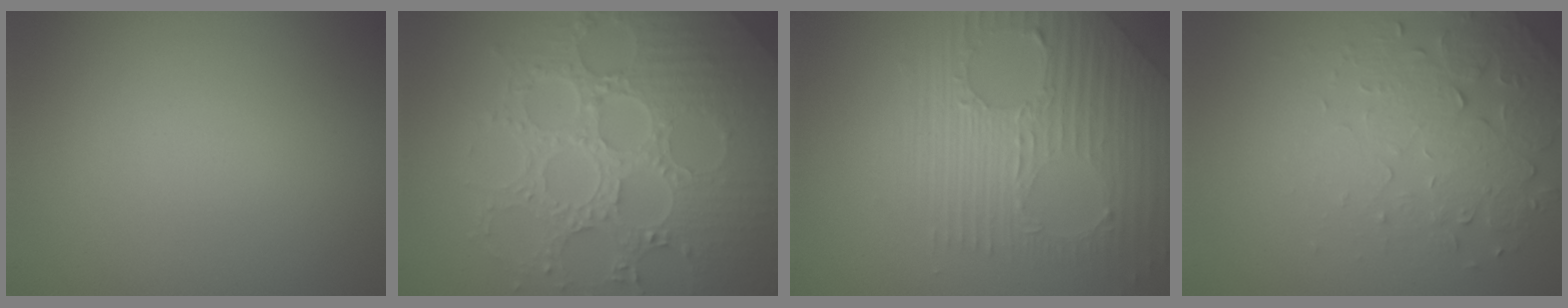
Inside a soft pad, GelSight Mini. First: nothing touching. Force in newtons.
{"total": 8.2, "press": 6.0, "slide": 5.5}
{"total": 7.6, "press": 5.1, "slide": 5.6}
{"total": 5.0, "press": 3.4, "slide": 3.6}